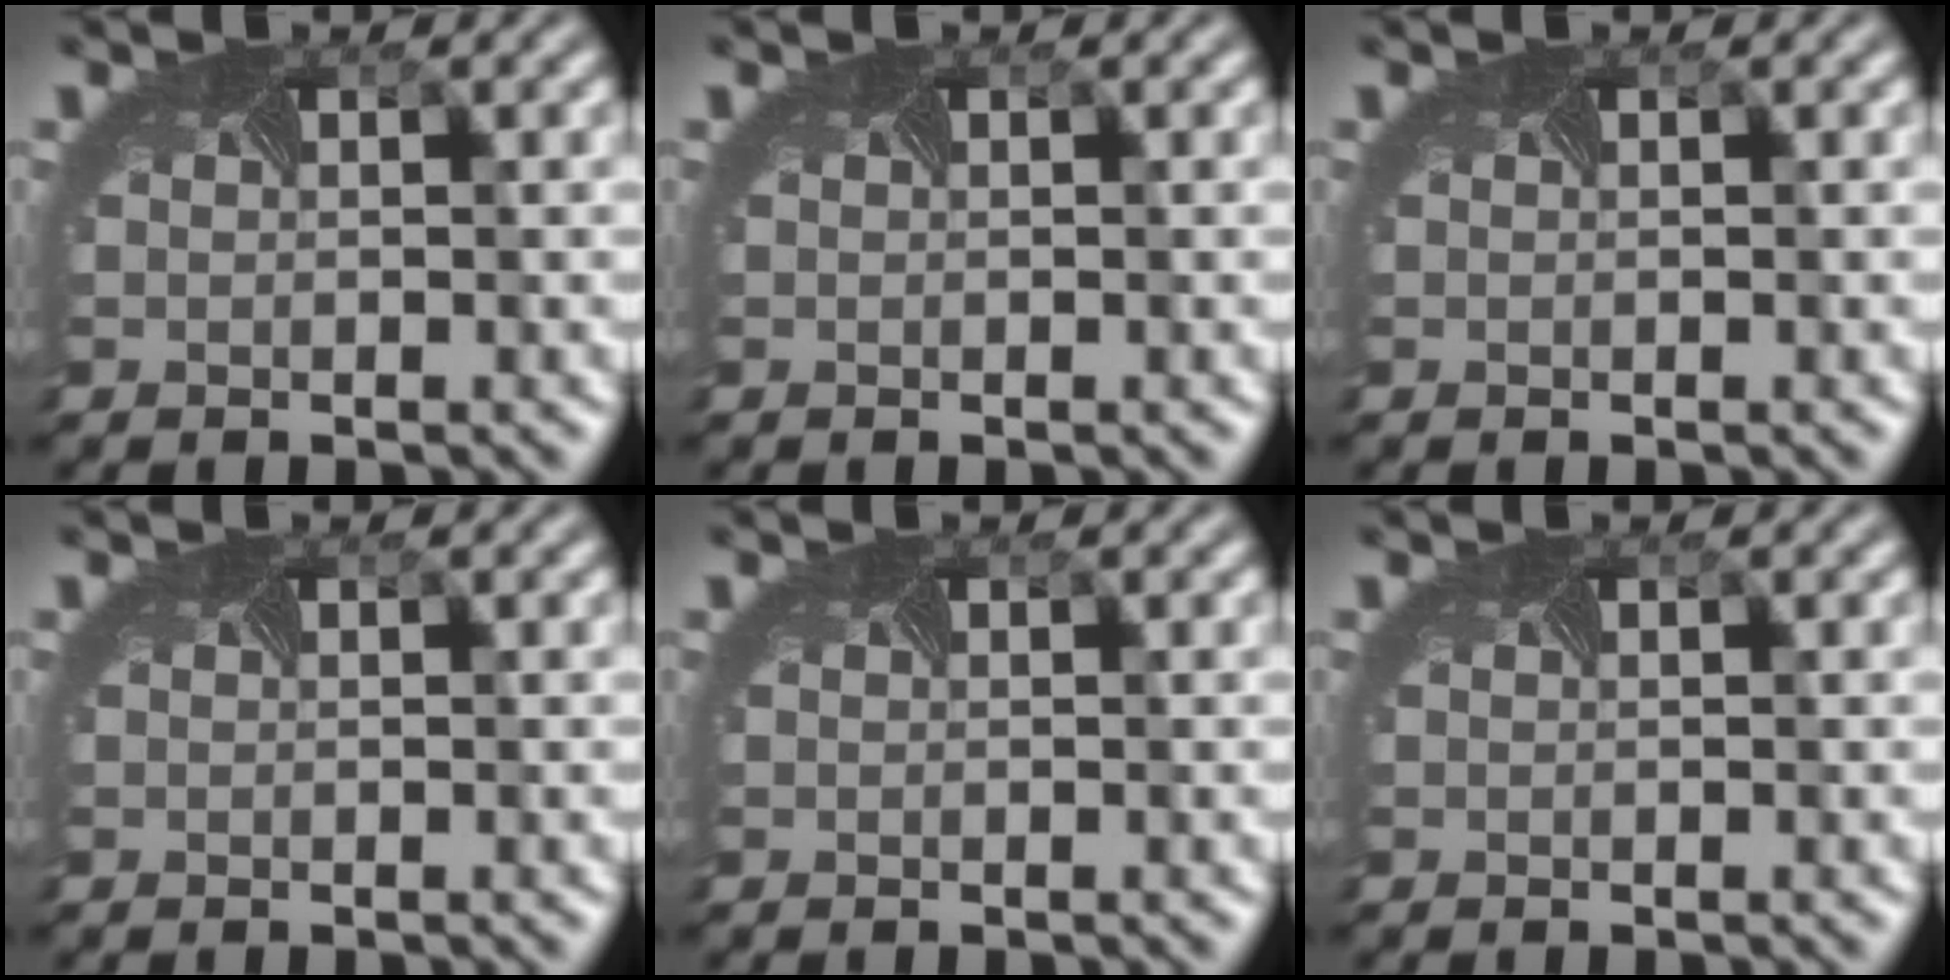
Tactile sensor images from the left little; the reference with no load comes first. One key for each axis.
{"total": 0.0}
{"total": 0.0}
{"total": 0.0}
{"total": 0.0}
{"total": 0.0}